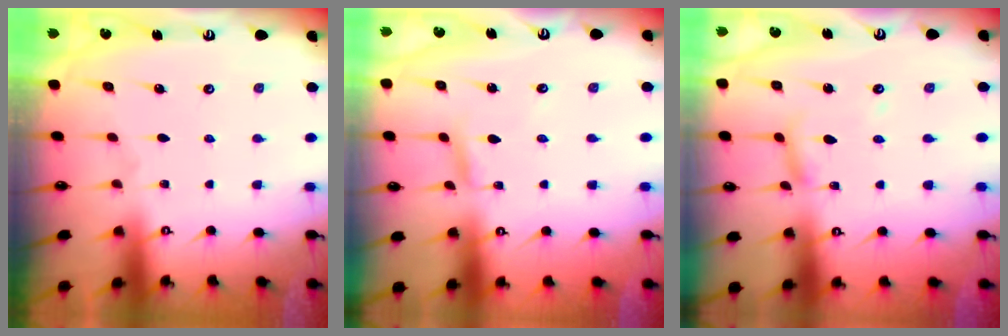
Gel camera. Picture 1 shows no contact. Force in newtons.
{"total": 2.9, "press": 2.9, "slide": 0.1}
{"total": 6.1, "press": 6.1, "slide": 0.5}